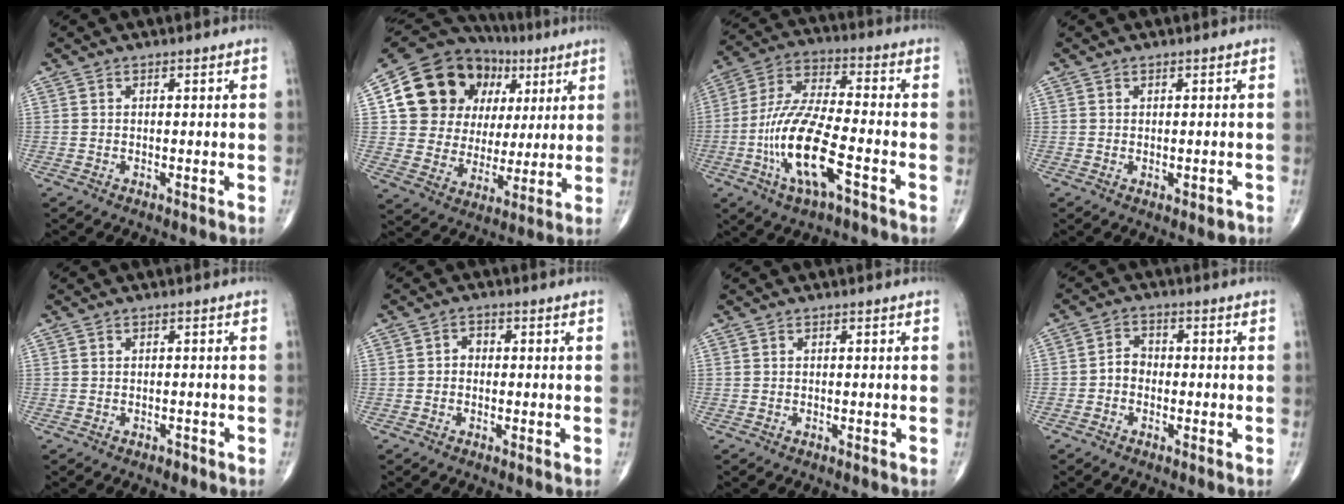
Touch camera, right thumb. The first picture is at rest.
{"total": 20.9, "force": [6.6, 17.1, 10.1], "torque": [-0.128, 0.024, 0.126]}
{"total": 15.6, "force": [-5.6, 4.8, 13.8], "torque": [-0.288, 0.030, -0.104]}
{"total": 2.1, "force": [-0.6, 1.0, 1.7], "torque": [-0.020, 0.006, 0.000]}
{"total": 0.8, "force": [-0.5, 0.5, 0.3], "torque": [-0.001, 0.001, -0.009]}
{"total": 1.6, "force": [-0.3, 1.4, 0.8], "torque": [-0.002, 0.008, -0.011]}
{"total": 0.0}
{"total": 3.1, "force": [-1.0, 2.5, 1.6], "torque": [-0.014, 0.013, -0.027]}